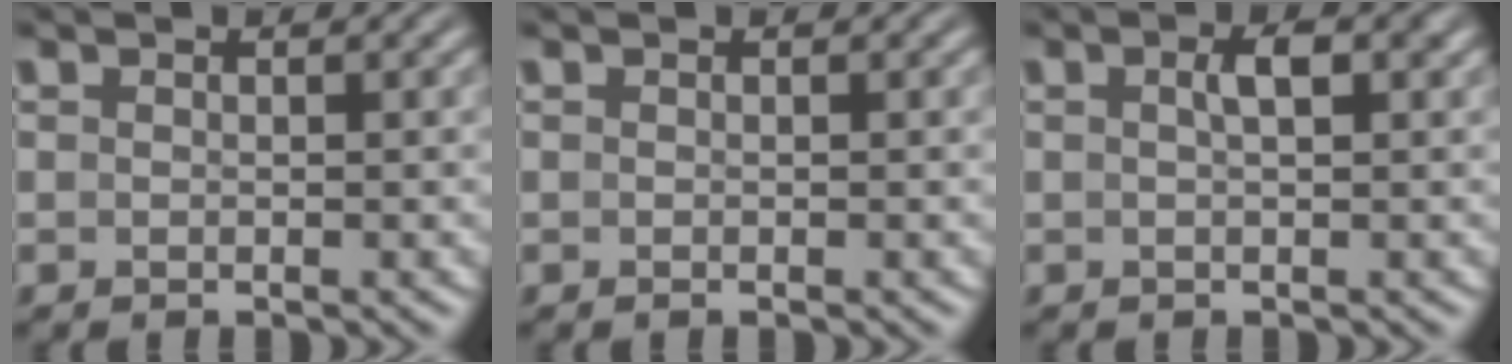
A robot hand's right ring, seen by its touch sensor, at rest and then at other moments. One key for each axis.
{"total": 0.0}
{"total": 1.5, "fx": 0.0, "fy": 0.0, "fz": 1.5, "tx": -0.017, "ty": 0.005, "tz": 0.001}